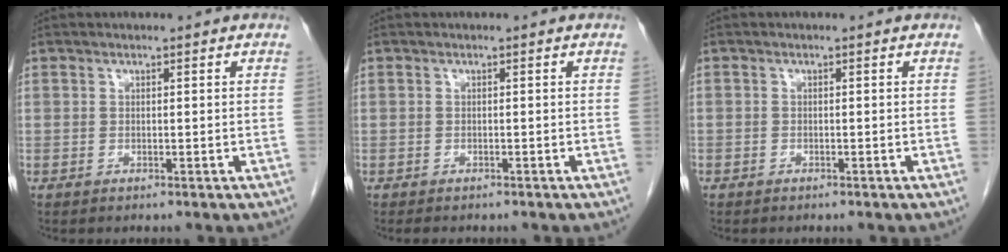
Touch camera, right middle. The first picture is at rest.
{"total": 2.5, "force": [-2.1, 0.9, 1.0], "torque": [-0.016, -0.005, -0.021]}
{"total": 0.6, "force": [-0.4, 0.4, 0.0], "torque": [-0.004, 0.004, -0.008]}